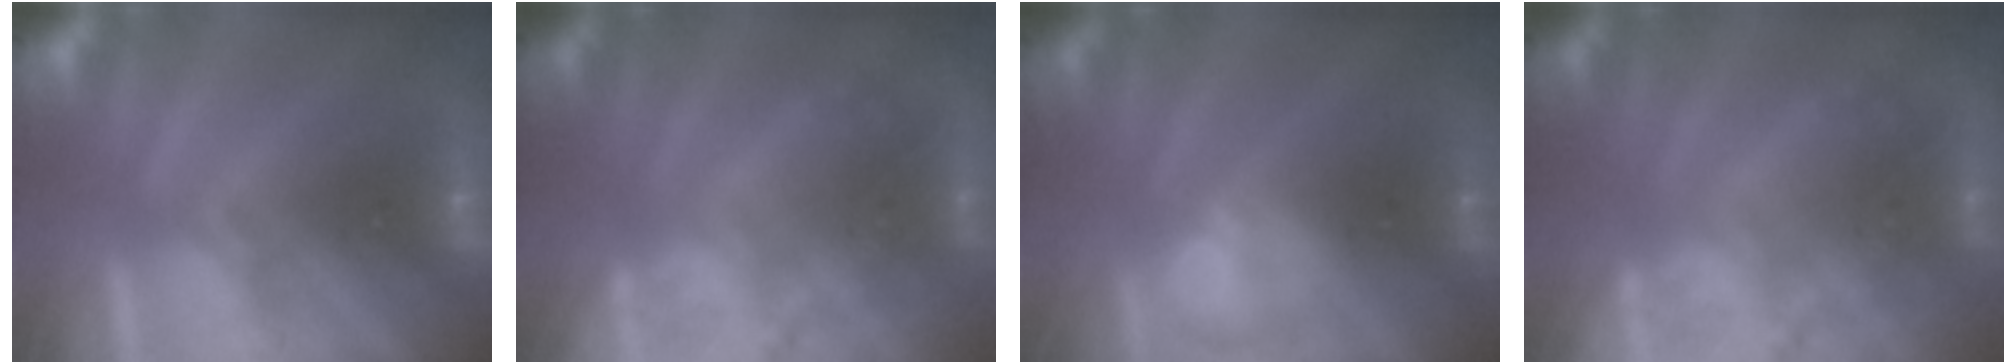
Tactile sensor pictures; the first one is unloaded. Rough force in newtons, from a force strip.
{"total": 2.2}
{"total": 2.3}
{"total": 2.2}